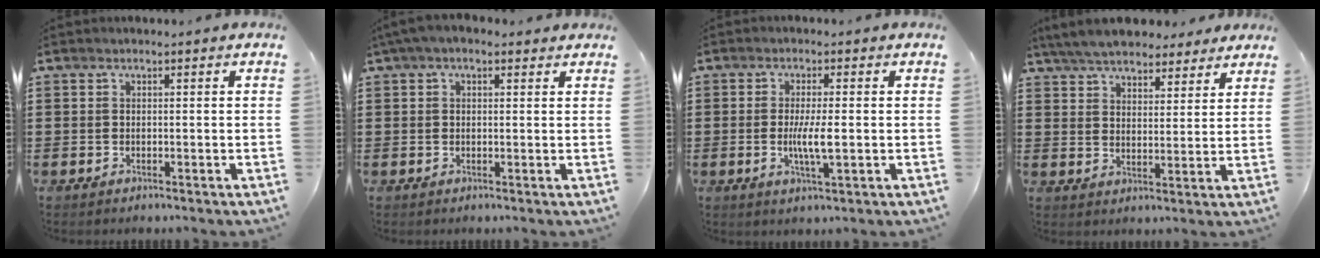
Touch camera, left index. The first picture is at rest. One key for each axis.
{"total": 2.6, "fx": 1.3, "fy": 1.3, "fz": 1.8, "tx": -0.039, "ty": 0.010, "tz": 0.022}
{"total": 4.8, "fx": -0.3, "fy": 0.7, "fz": 4.8, "tx": -0.091, "ty": -0.005, "tz": -0.008}
{"total": 6.5, "fx": 6.0, "fy": 1.6, "fz": 1.8, "tx": -0.058, "ty": -0.012, "tz": 0.112}